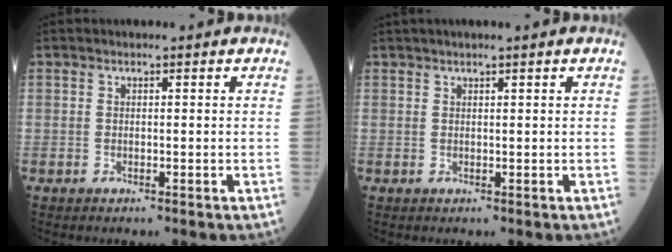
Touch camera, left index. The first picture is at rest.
{"total": 2.8, "force": [2.2, -0.3, 1.7], "torque": [-0.018, 0.020, 0.035]}